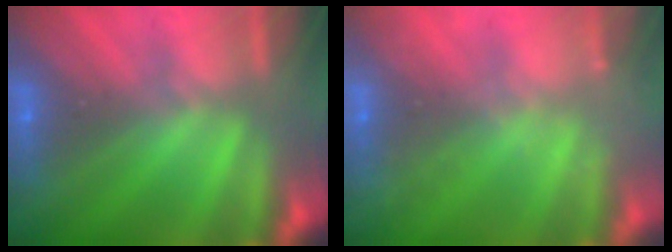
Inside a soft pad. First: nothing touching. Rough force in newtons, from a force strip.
{"total": 2.3}